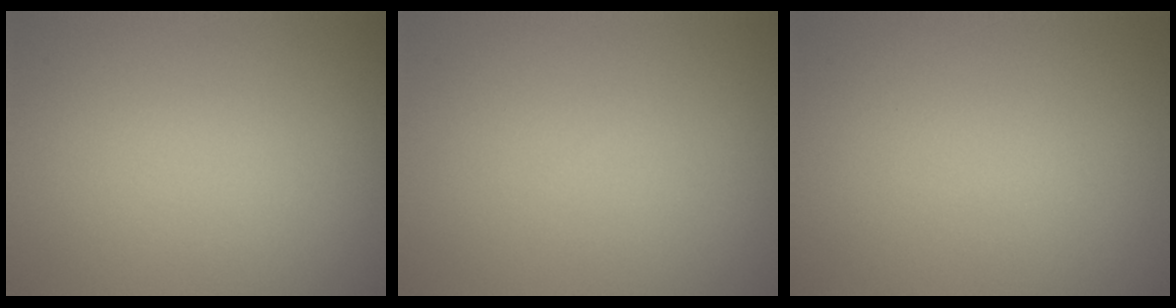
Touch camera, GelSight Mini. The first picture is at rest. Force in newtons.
{"total": 0.0}
{"total": 0.0}